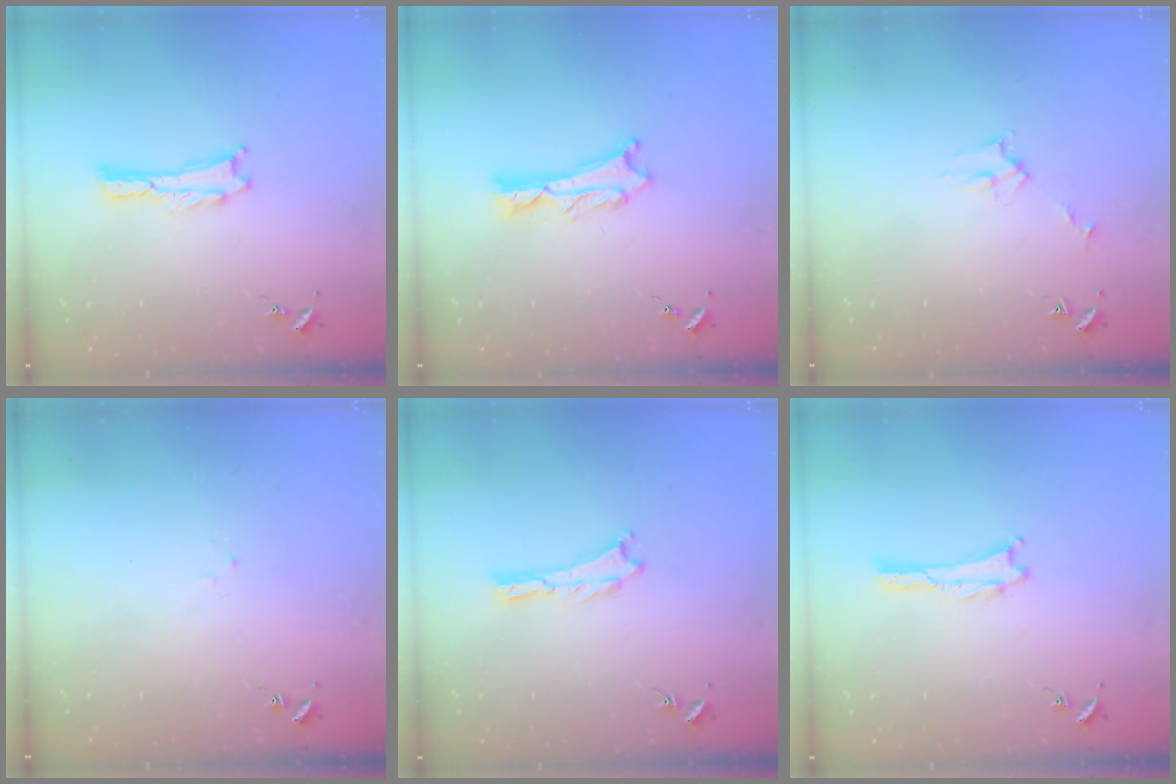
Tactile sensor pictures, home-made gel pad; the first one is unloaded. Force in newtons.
{"total": 1.8, "press": 1.8, "slide": 0.2}
{"total": 2.7, "press": 2.7, "slide": 0.3}
{"total": 1.1, "press": 1.0, "slide": 0.2}
{"total": 0.0}
{"total": 0.0}